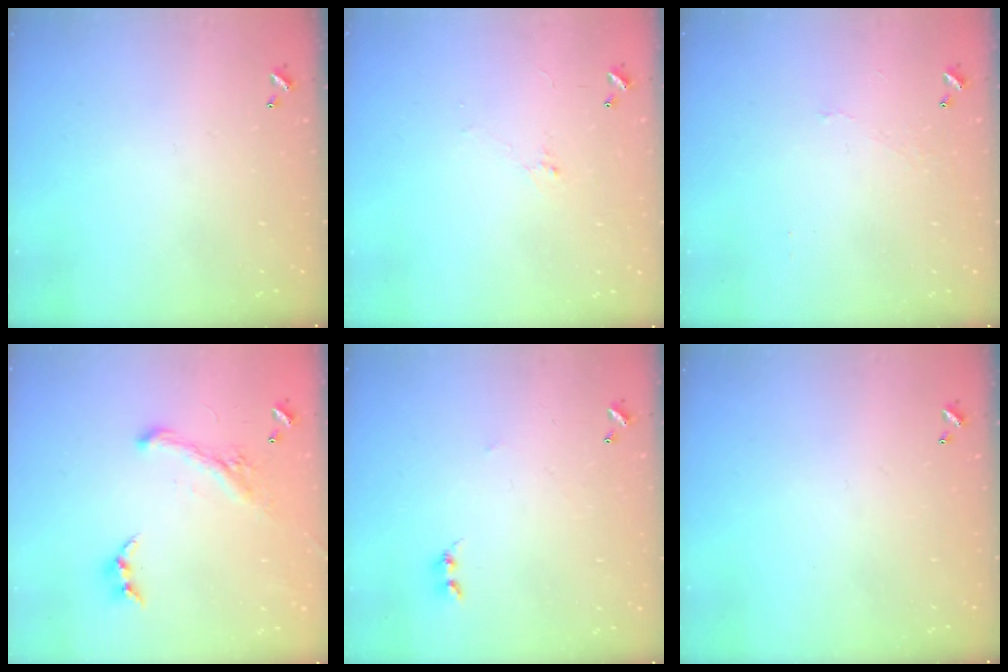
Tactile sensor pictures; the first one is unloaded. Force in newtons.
{"total": 0.6, "press": 0.3, "slide": 0.5}
{"total": 0.0}
{"total": 1.9, "press": 1.3, "slide": 1.4}
{"total": 2.8, "press": 2.7, "slide": 0.4}
{"total": 0.0}